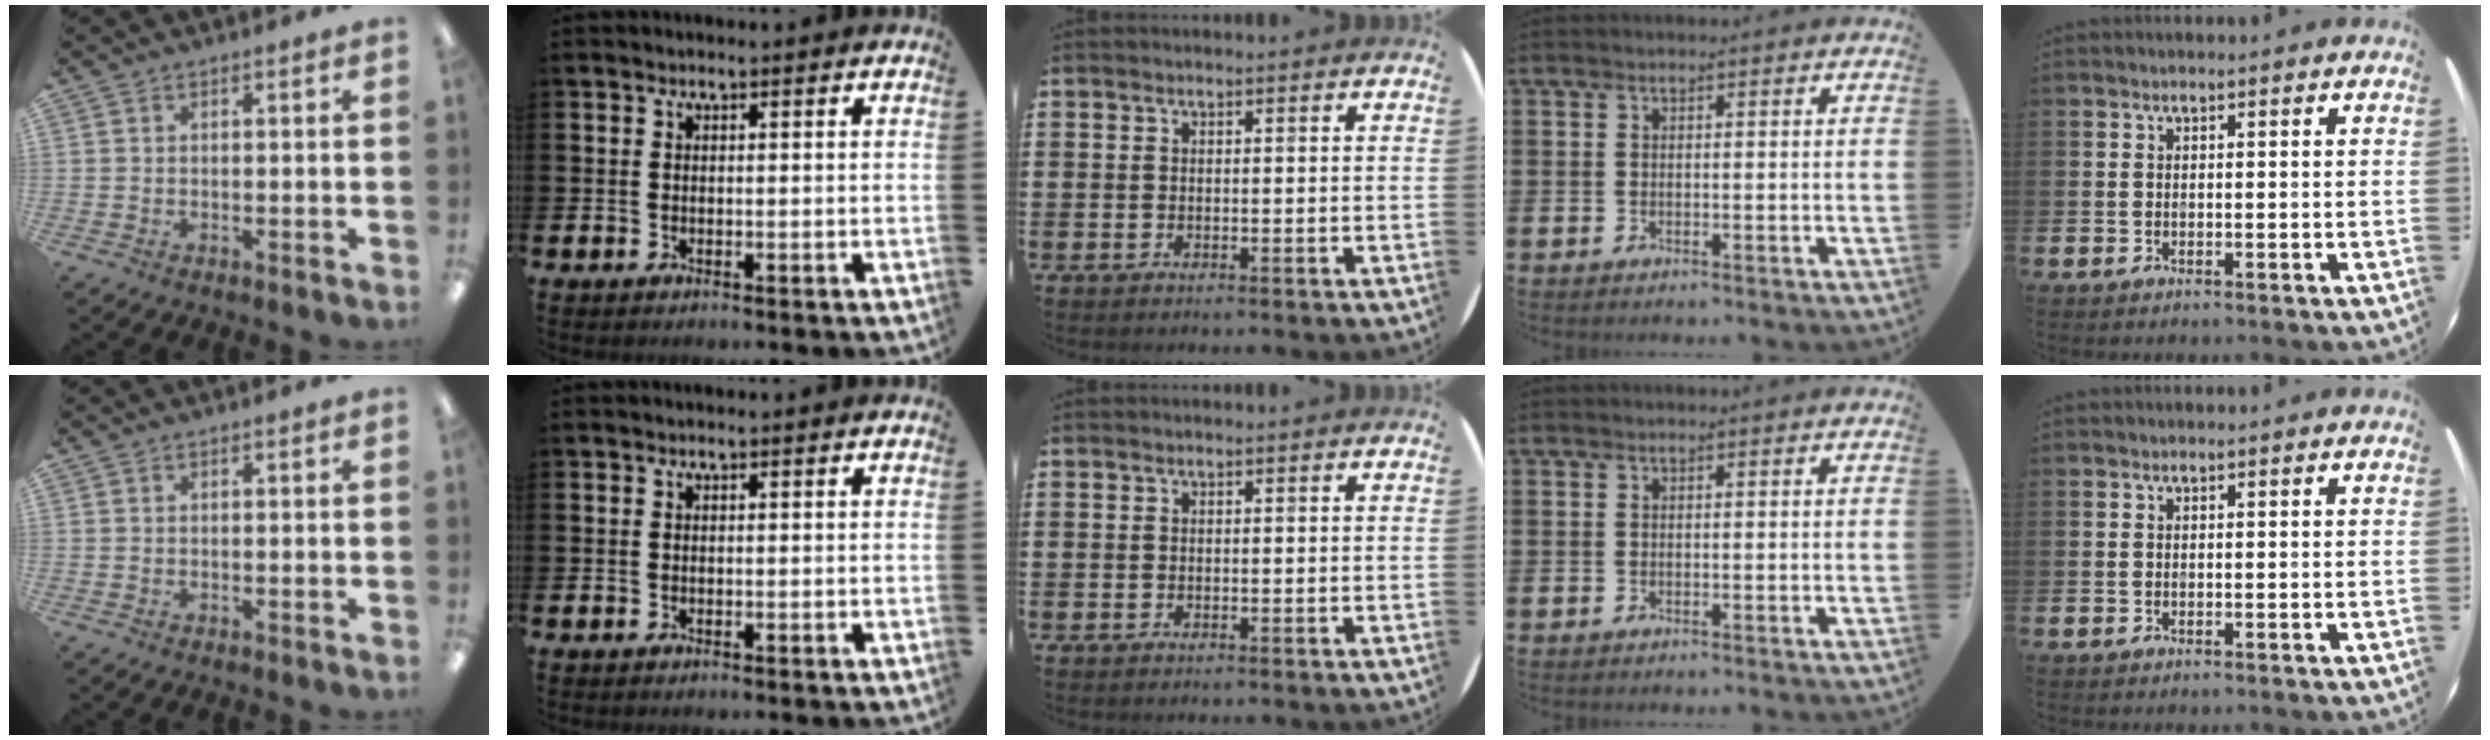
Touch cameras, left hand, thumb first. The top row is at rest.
{}